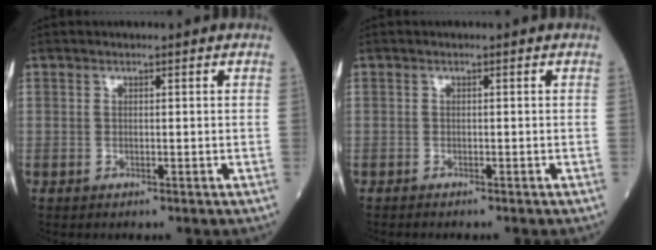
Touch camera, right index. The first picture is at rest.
{"total": 0.7, "force": [-0.7, 0.0, 0.1], "torque": [-0.006, -0.002, -0.013]}